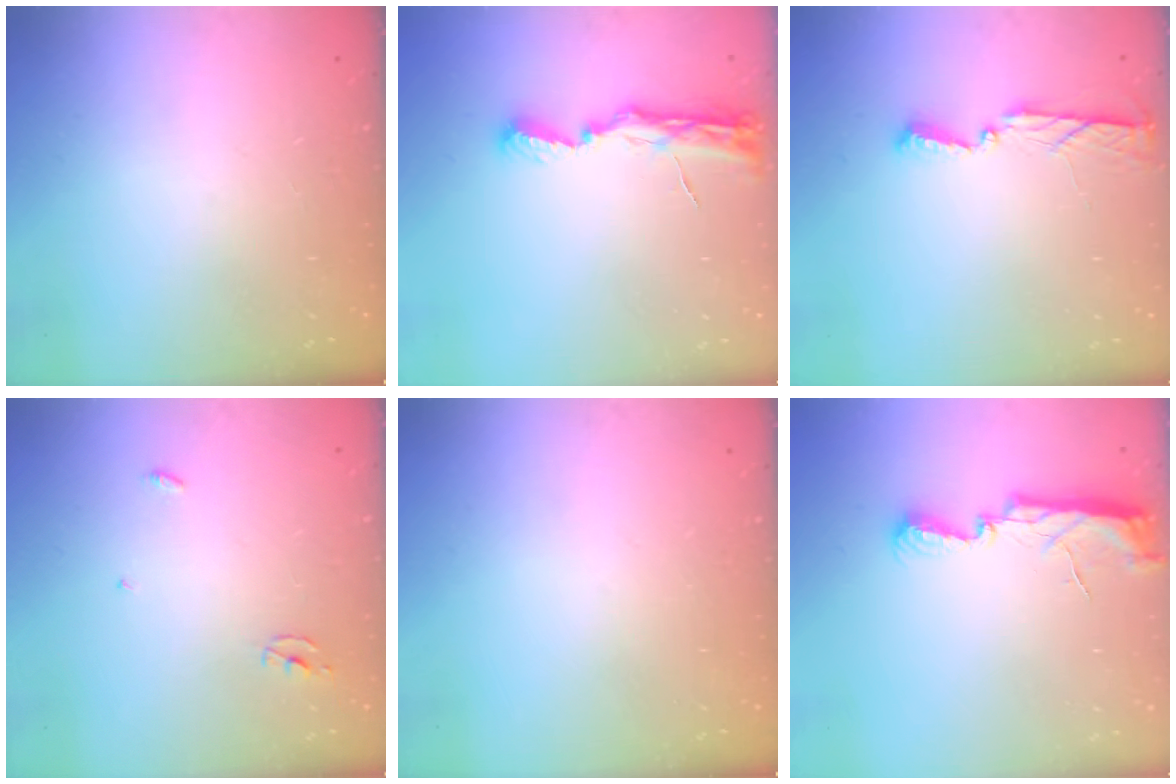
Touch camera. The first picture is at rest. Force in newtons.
{"total": 7.7, "press": 7.7, "slide": 0.8}
{"total": 4.0, "press": 4.0, "slide": 0.5}
{"total": 2.3, "press": 2.3, "slide": 0.1}
{"total": 0.0}
{"total": 7.3, "press": 7.3, "slide": 0.5}